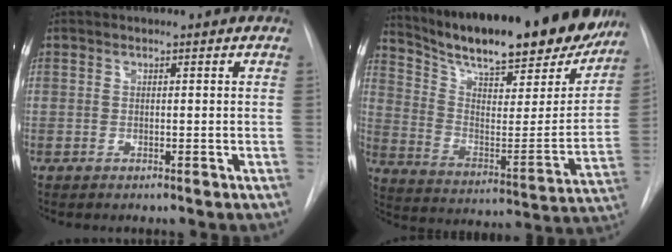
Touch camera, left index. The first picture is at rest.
{"total": 28.6, "force": [24.3, 6.6, 13.6], "torque": [-0.221, -0.044, 0.337]}